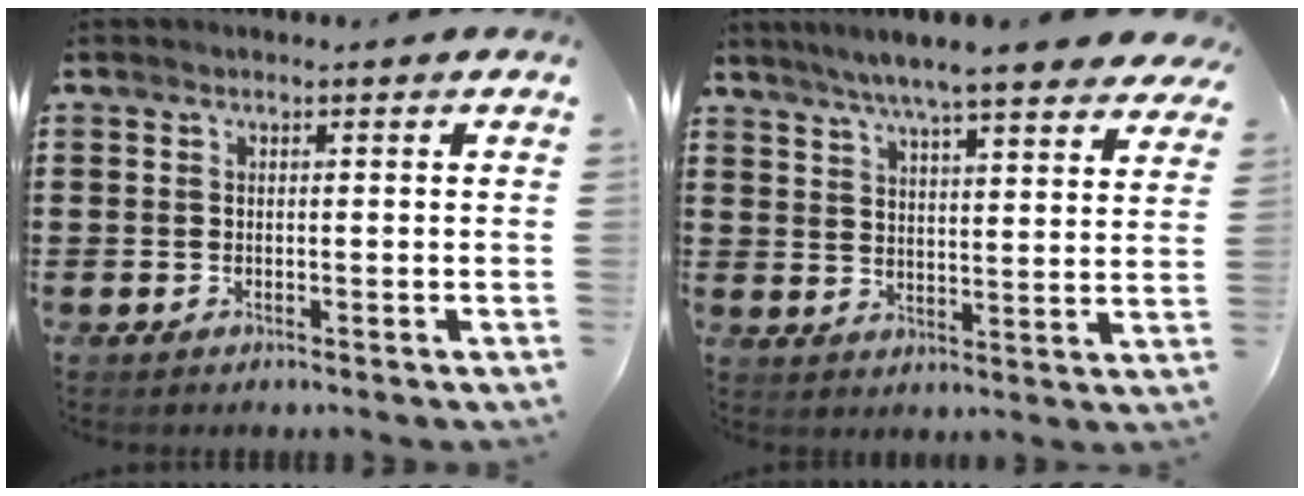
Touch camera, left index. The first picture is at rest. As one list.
[{"total": 6.8, "force": [6.1, -0.2, 3.0], "torque": [-0.079, -0.028, 0.105]}]